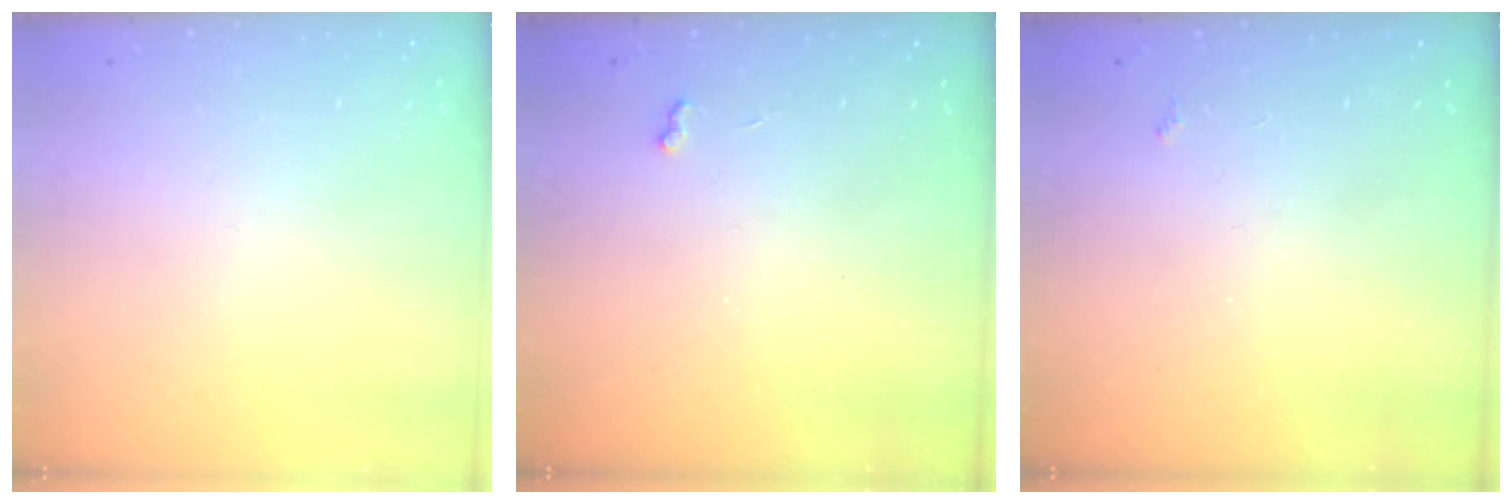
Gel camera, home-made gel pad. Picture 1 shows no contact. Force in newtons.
{"total": 2.6, "press": 2.6, "slide": 0.4}
{"total": 2.1, "press": 2.0, "slide": 0.4}